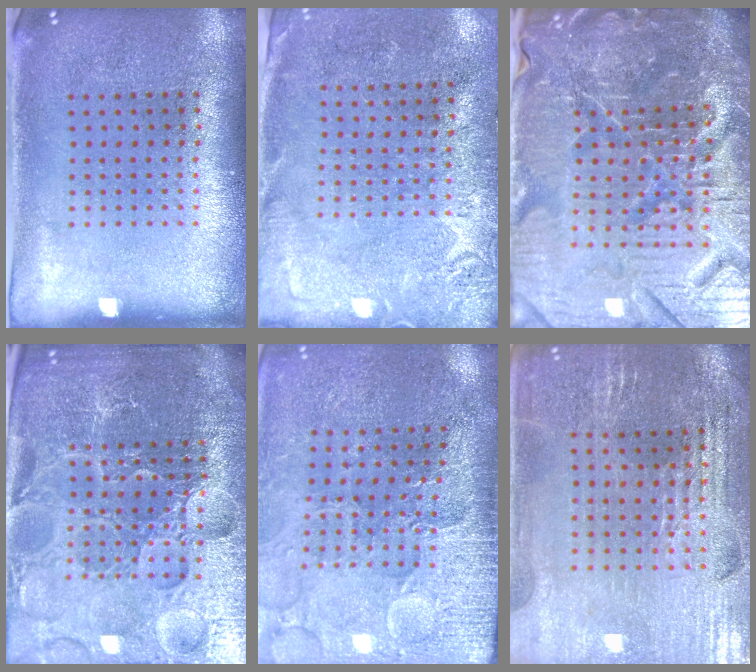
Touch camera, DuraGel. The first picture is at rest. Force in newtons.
{"total": 2.7, "press": 2.4, "slide": 1.1}
{"total": 7.3, "press": 6.5, "slide": 3.4}
{"total": 6.2, "press": 5.6, "slide": 2.7}
{"total": 3.4, "press": 3.4, "slide": 0.4}
{"total": 2.9, "press": 2.8, "slide": 0.5}